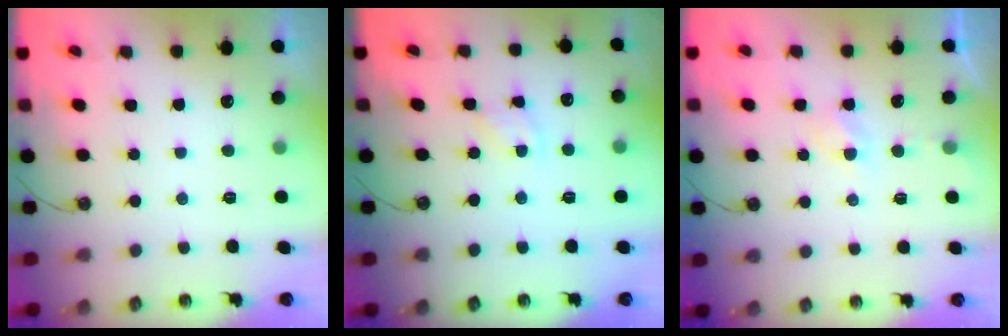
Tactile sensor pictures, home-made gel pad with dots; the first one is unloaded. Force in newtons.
{"total": 2.9, "press": 2.9, "slide": 0.3}
{"total": 3.3, "press": 3.3, "slide": 0.5}